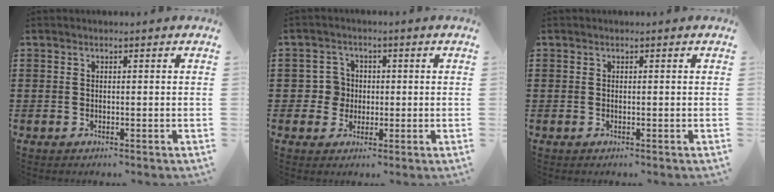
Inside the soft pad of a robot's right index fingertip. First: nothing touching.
{"total": 4.1, "force": [-0.3, 3.9, 1.1], "torque": [-0.037, 0.010, -0.007]}
{"total": 0.0}